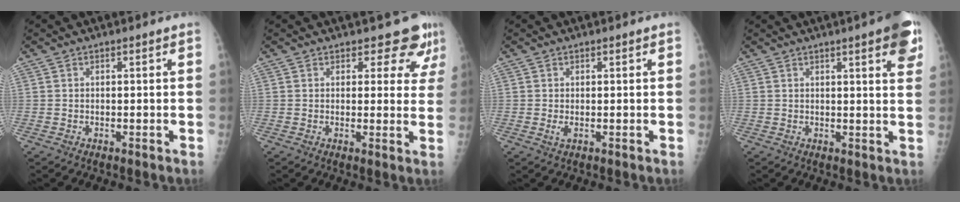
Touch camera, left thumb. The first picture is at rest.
{"total": 6.8, "force": [6.0, 3.2, 1.1], "torque": [0.029, -0.033, 0.052]}
{"total": 1.2, "force": [0.3, 0.7, 1.0], "torque": [-0.018, -0.004, 0.008]}
{"total": 8.7, "force": [4.7, 1.7, 7.2], "torque": [-0.070, -0.010, 0.052]}